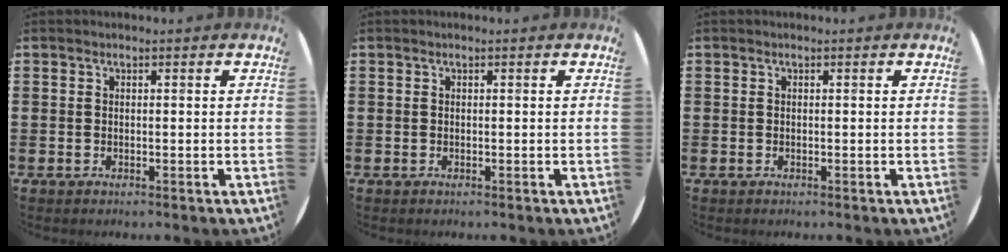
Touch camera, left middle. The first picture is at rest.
{"total": 0.0}
{"total": 0.0}